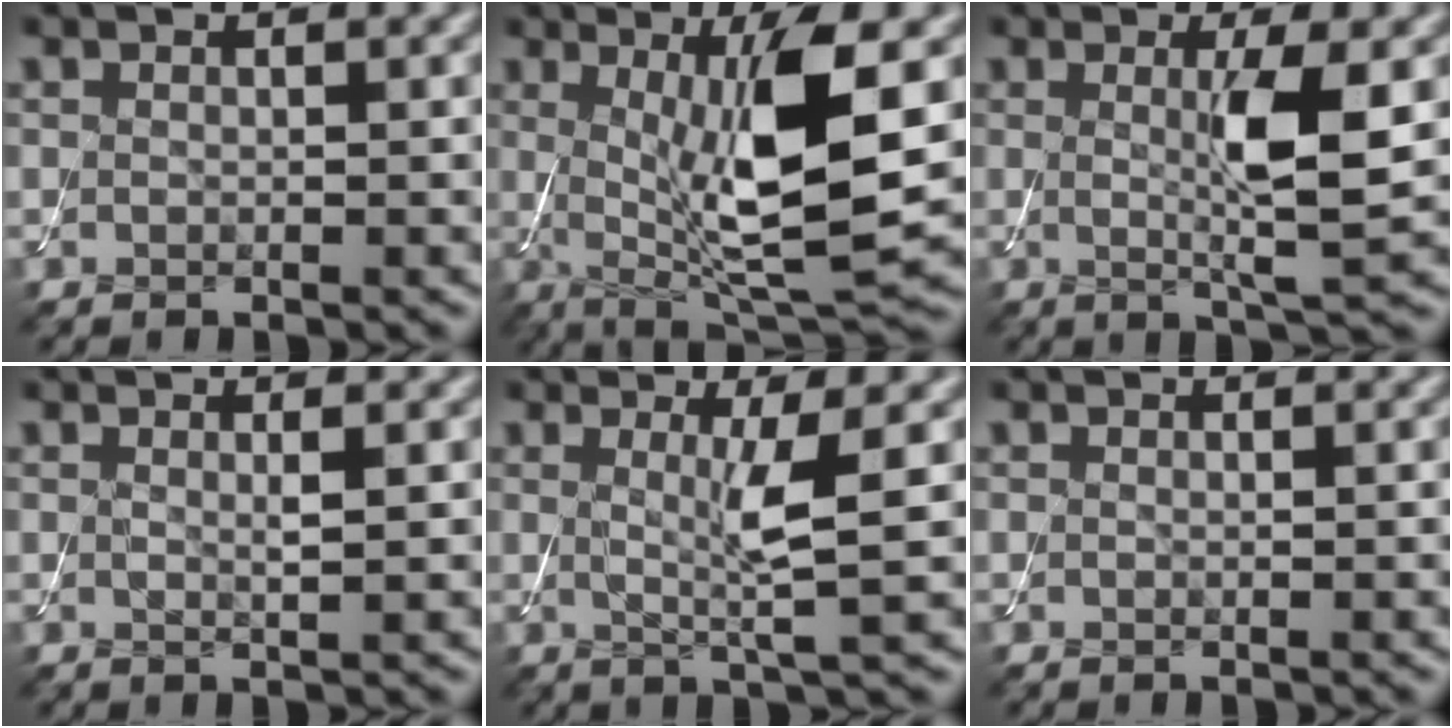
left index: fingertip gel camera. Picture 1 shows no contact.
{"total": 10.2, "force": [0.8, 2.5, 9.9], "torque": [-0.161, -0.013, 0.025]}
{"total": 4.9, "force": [0.3, 0.7, 4.8], "torque": [-0.085, -0.009, 0.007]}
{"total": 1.1, "force": [0.3, 0.2, 1.0], "torque": [-0.015, -0.001, 0.003]}
{"total": 3.5, "force": [0.5, 0.3, 3.4], "torque": [-0.063, -0.011, 0.008]}
{"total": 0.0}